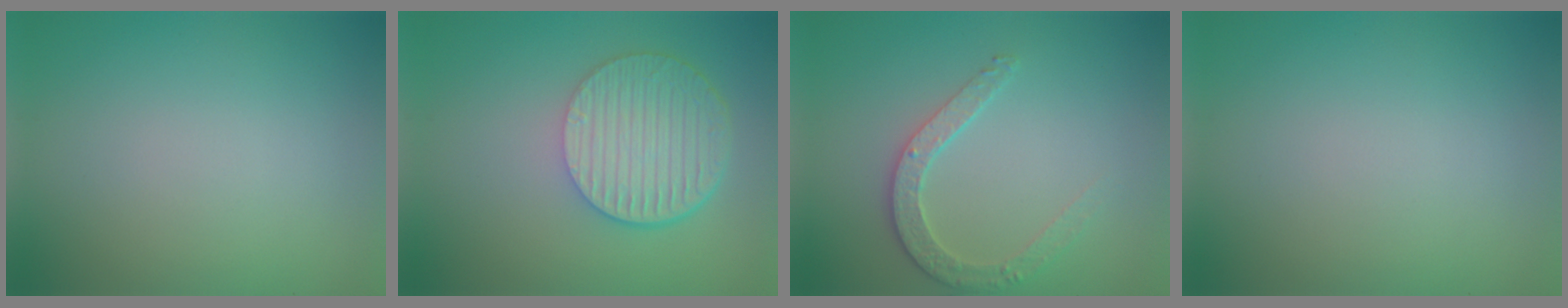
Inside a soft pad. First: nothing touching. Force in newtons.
{"total": 6.8, "press": 4.9, "slide": 4.8}
{"total": 2.8, "press": 2.5, "slide": 1.2}
{"total": 0.0}